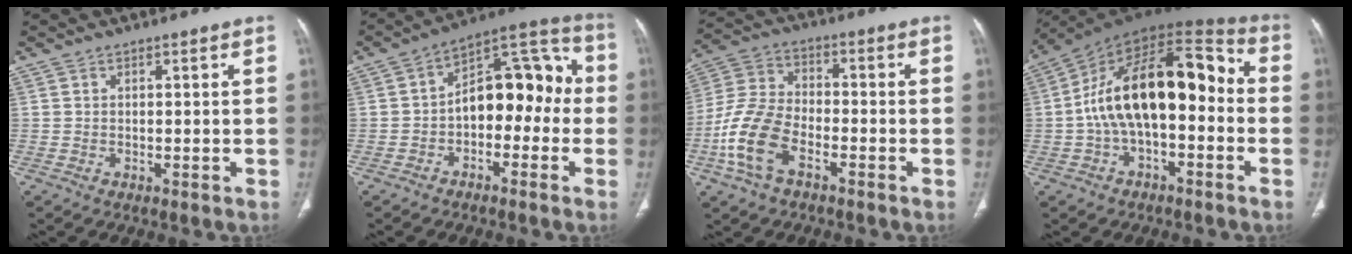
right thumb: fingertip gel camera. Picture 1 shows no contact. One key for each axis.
{"total": 14.2, "fx": -1.7, "fy": 8.7, "fz": 11.1, "tx": -0.116, "ty": 0.056, "tz": -0.039}
{"total": 12.3, "fx": -5.1, "fy": 6.9, "fz": 8.8, "tx": -0.192, "ty": 0.027, "tz": -0.103}
{"total": 19.7, "fx": -1.4, "fy": 10.3, "fz": 16.8, "tx": -0.258, "ty": 0.063, "tz": -0.028}